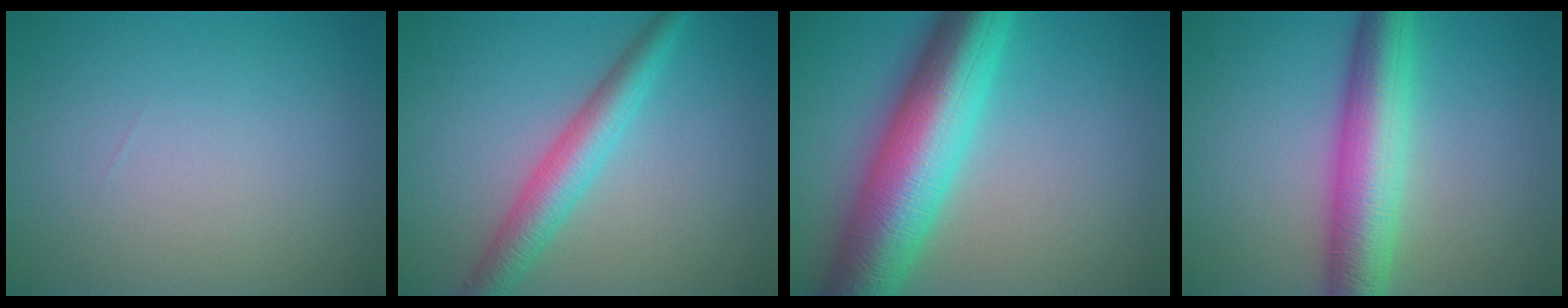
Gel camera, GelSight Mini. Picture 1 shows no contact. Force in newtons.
{"total": 4.2, "press": 4.2, "slide": 0.1}
{"total": 11.5, "press": 11.5, "slide": 0.1}
{"total": 7.5, "press": 7.5, "slide": 0.1}